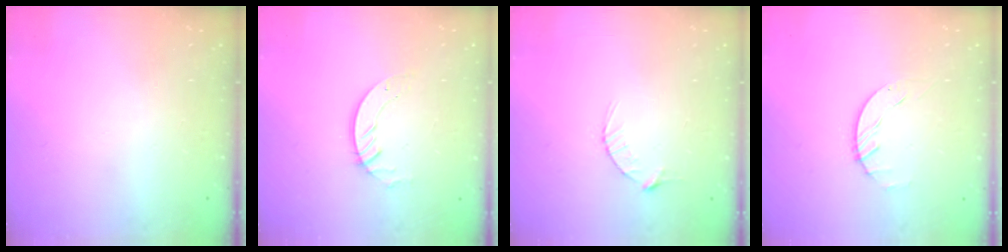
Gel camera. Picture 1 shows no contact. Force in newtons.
{"total": 3.6, "press": 3.6, "slide": 0.4}
{"total": 2.9, "press": 2.9, "slide": 0.4}
{"total": 1.5, "press": 1.5, "slide": 0.2}